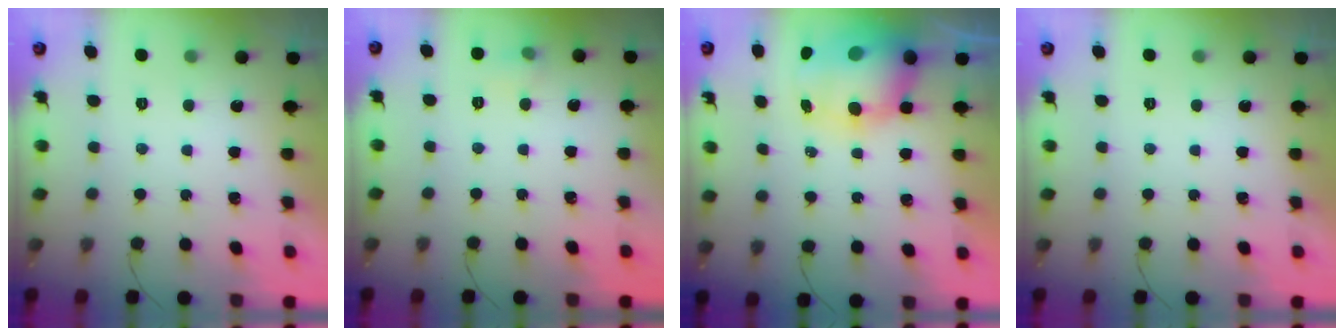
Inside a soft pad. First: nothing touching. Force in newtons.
{"total": 4.5, "press": 4.2, "slide": 1.6}
{"total": 12.4, "press": 12.0, "slide": 3.2}
{"total": 0.0}